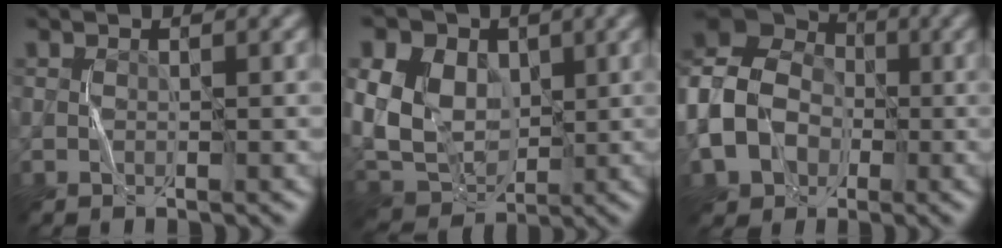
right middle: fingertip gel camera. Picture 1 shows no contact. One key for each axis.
{"total": 11.6, "fx": 2.5, "fy": 8.8, "fz": 7.0, "tx": -0.148, "ty": 0.024, "tz": 0.031}
{"total": 12.0, "fx": -2.6, "fy": 10.0, "fz": 6.0, "tx": -0.138, "ty": -0.006, "tz": -0.081}